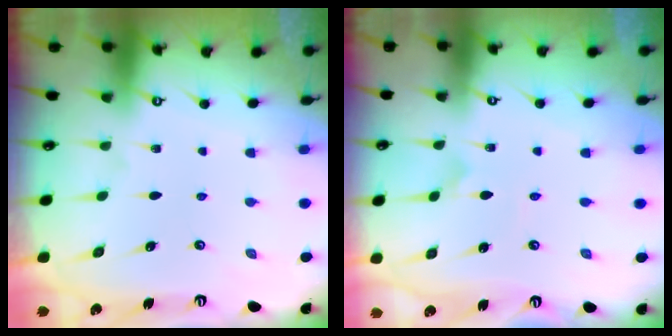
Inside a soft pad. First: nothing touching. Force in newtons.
{"total": 1.5, "press": 1.5, "slide": 0.0}